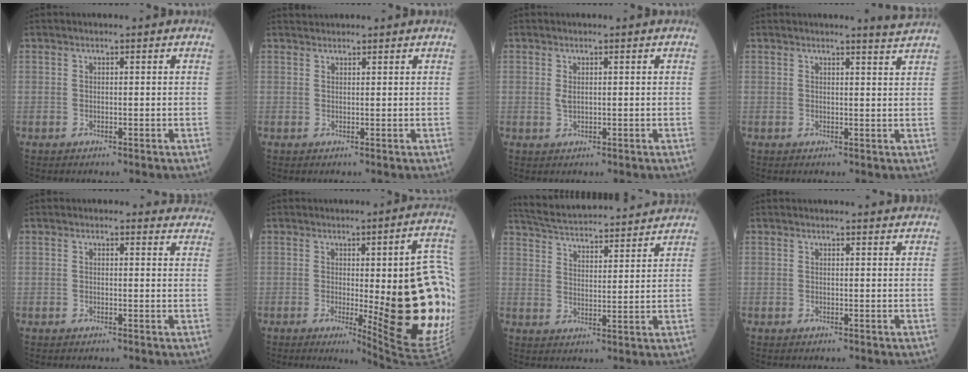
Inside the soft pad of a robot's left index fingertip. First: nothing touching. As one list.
[{"total": 1.6, "force": [1.6, 0.1, 0.0], "torque": [-0.005, 0.023, 0.034]}, {"total": 1.1, "force": [0.2, 0.4, 1.0], "torque": [-0.022, -0.003, 0.008]}, {"total": 2.2, "force": [2.0, -0.9, 0.0], "torque": [-0.015, -0.018, 0.022]}, {"total": 5.0, "force": [4.8, 1.5, 0.0], "torque": [0.023, -0.014, 0.020]}, {"total": 21.1, "force": [-1.6, 3.2, 20.8], "torque": [-0.170, -0.004, 0.000]}, {"total": 21.2, "force": [20.0, 2.1, 6.9], "torque": [-0.120, 0.020, 0.286]}, {"total": 3.8, "force": [3.7, 0.3, 0.7], "torque": [-0.011, 0.012, 0.035]}]